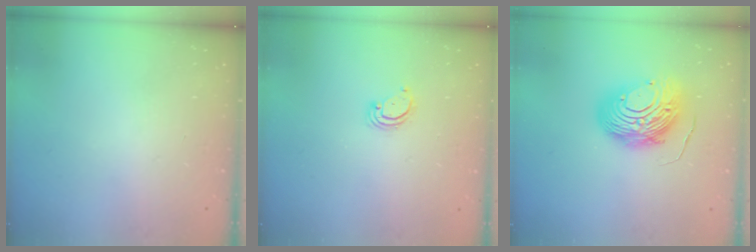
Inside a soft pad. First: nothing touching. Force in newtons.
{"total": 2.6, "press": 2.6, "slide": 0.1}
{"total": 12.8, "press": 12.7, "slide": 1.1}